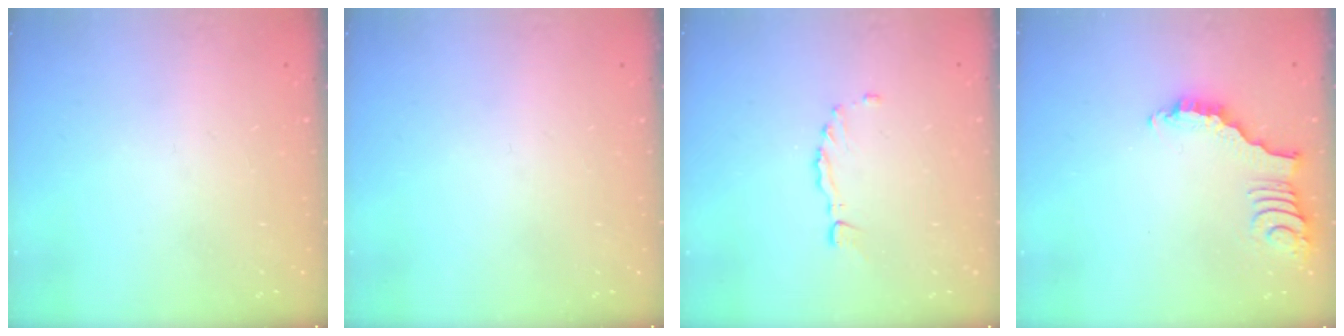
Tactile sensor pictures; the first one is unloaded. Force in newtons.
{"total": 0.0}
{"total": 1.7, "press": 1.7, "slide": 0.2}
{"total": 3.3, "press": 3.2, "slide": 0.5}